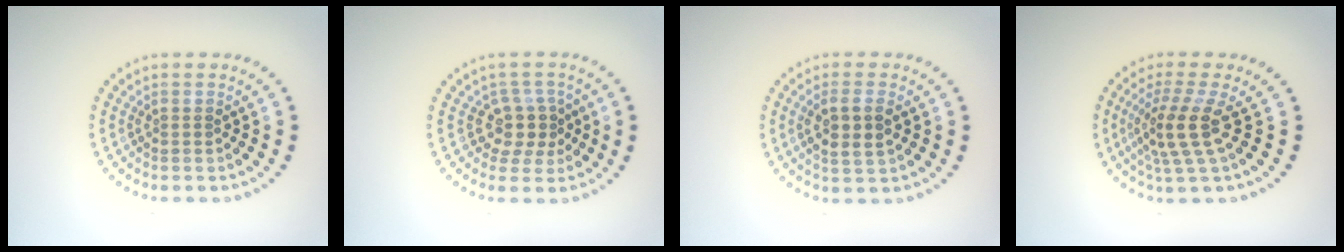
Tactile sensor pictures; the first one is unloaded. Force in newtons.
{"total": 2.9, "press": 2.3, "slide": 1.8}
{"total": 2.9, "press": 2.8, "slide": 0.9}
{"total": 3.8, "press": 3.0, "slide": 2.4}